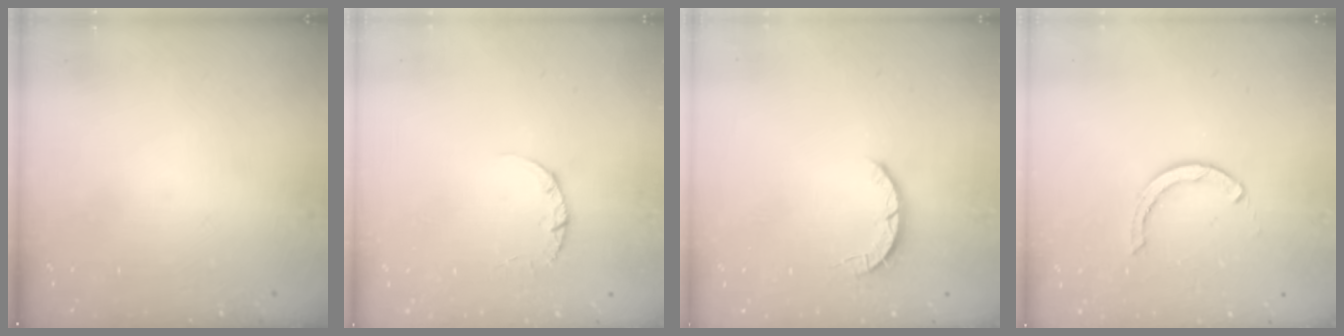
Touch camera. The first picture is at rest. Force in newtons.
{"total": 2.4, "press": 2.3, "slide": 0.3}
{"total": 2.5, "press": 2.4, "slide": 0.4}
{"total": 2.6, "press": 2.6, "slide": 0.1}